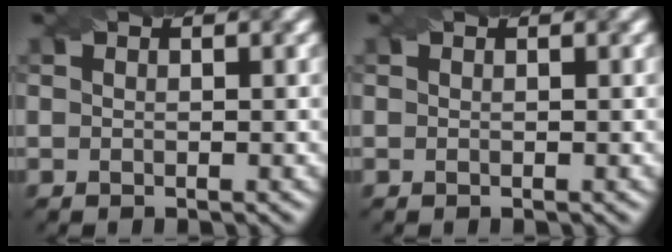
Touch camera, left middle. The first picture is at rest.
{"total": 0.0}